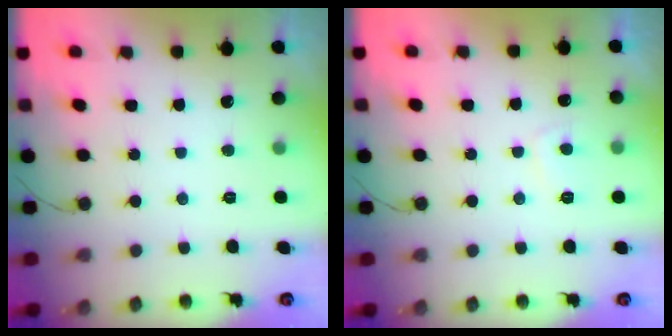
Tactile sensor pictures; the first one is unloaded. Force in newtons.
{"total": 2.9, "press": 2.8, "slide": 0.6}